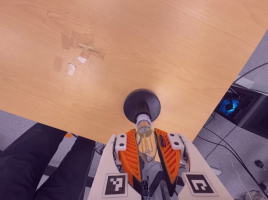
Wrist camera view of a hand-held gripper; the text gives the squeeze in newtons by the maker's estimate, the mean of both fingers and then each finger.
{"total": 10.9, "left": 10.8, "right": 11.0}